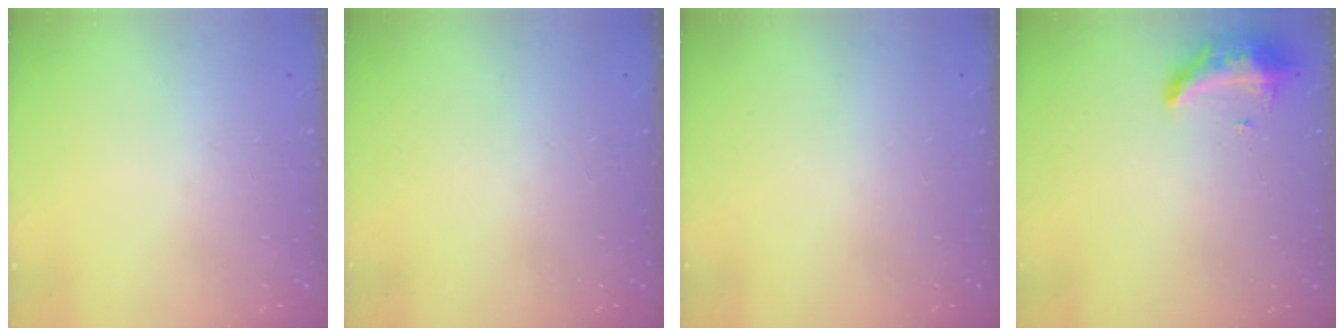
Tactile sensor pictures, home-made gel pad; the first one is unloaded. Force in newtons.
{"total": 0.0}
{"total": 0.0}
{"total": 8.2, "press": 8.1, "slide": 1.6}